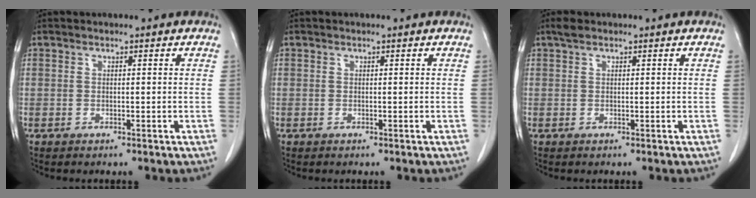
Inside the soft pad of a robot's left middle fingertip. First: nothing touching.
{"total": 0.0}
{"total": 1.3, "force": [1.0, 0.4, 0.7], "torque": [-0.017, 0.014, 0.018]}